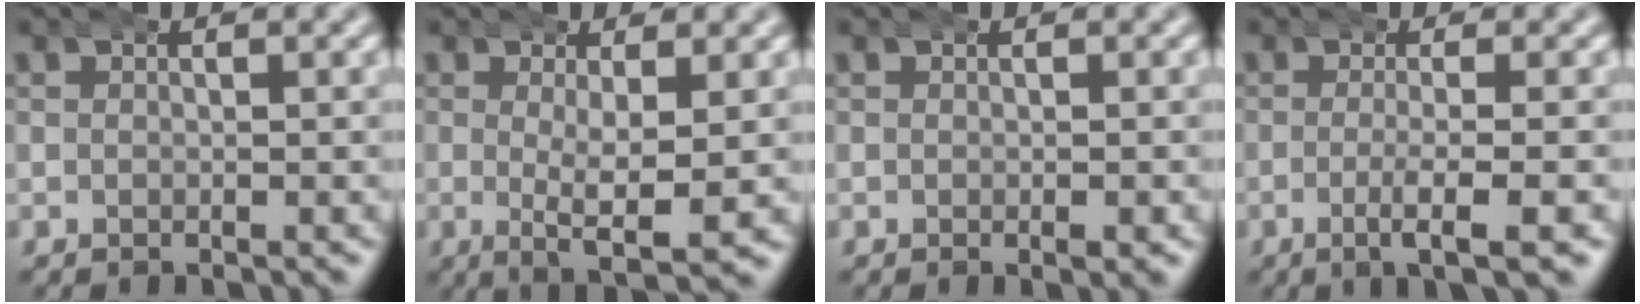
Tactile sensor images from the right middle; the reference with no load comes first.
{"total": 6.0, "force": [-1.0, 1.9, 5.6], "torque": [-0.091, -0.020, -0.004]}
{"total": 0.7, "force": [-0.1, 0.2, 0.6], "torque": [-0.009, 0.003, -0.004]}
{"total": 4.1, "force": [-1.7, 0.2, 3.7], "torque": [-0.067, -0.009, -0.028]}